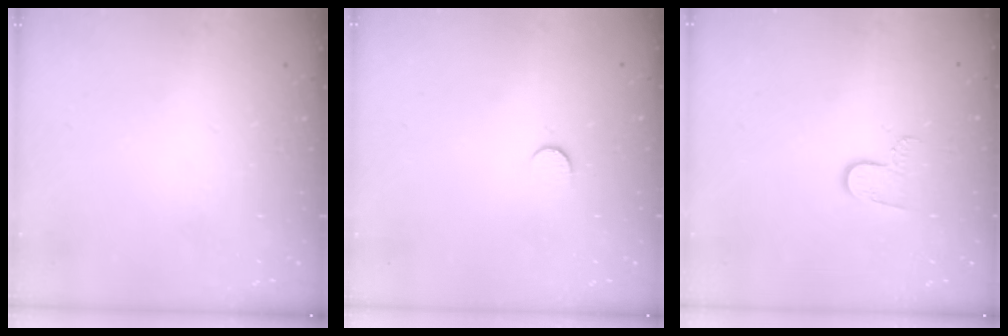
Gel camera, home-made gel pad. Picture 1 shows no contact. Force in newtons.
{"total": 4.8, "press": 4.8, "slide": 0.5}
{"total": 6.2, "press": 6.2, "slide": 0.6}